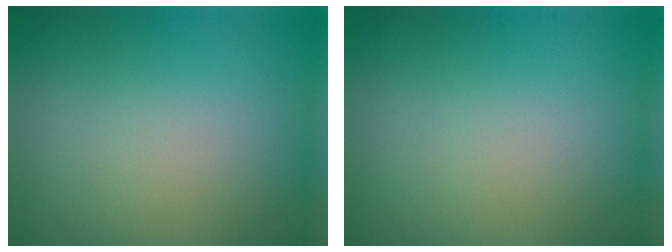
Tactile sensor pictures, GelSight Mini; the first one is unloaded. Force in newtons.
{"total": 0.0}